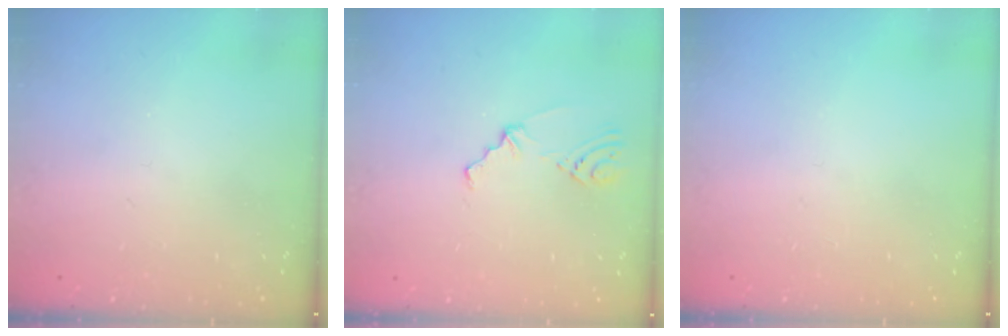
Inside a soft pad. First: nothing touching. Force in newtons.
{"total": 2.3, "press": 1.7, "slide": 1.5}
{"total": 0.0}